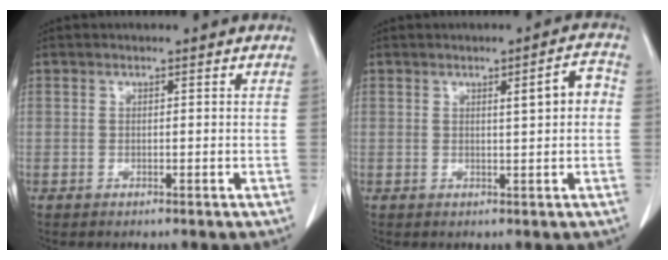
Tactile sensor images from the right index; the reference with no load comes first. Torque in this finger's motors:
{"motor_torque": [0.10, 0.04, 0.04, 0.03]}